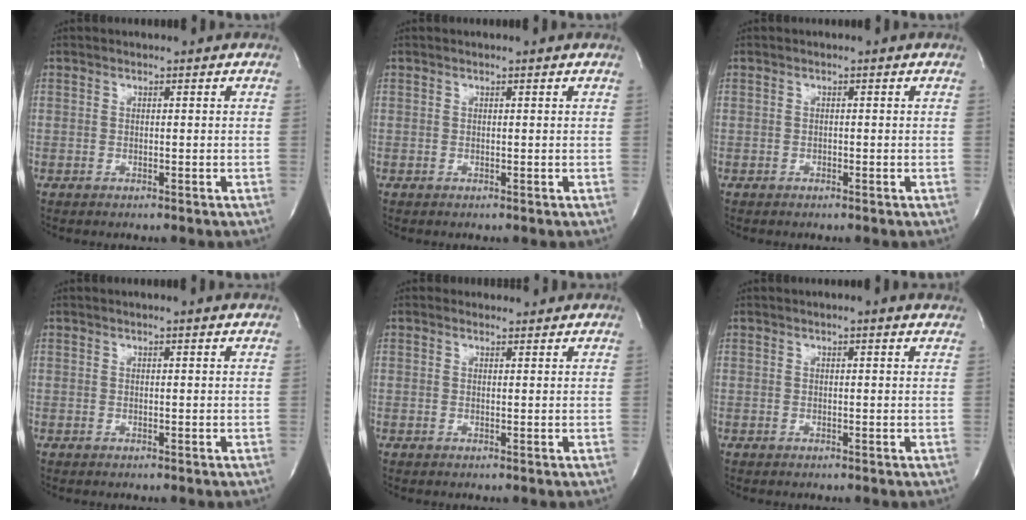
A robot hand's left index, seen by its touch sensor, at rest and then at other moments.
{"total": 0.0}
{"total": 0.6, "force": [-0.6, 0.1, 0.0], "torque": [0.000, -0.004, -0.013]}
{"total": 1.3, "force": [1.0, -0.2, 0.7], "torque": [-0.015, 0.006, 0.011]}
{"total": 1.5, "force": [1.4, 0.6, -0.2], "torque": [-0.008, 0.002, 0.013]}
{"total": 2.8, "force": [2.2, 0.1, 1.6], "torque": [-0.025, 0.009, 0.017]}